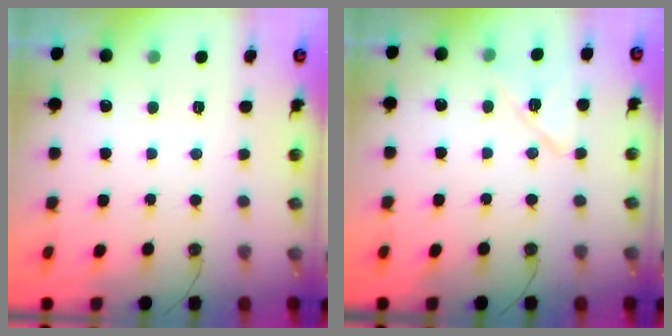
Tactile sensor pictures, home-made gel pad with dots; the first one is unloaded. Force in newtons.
{"total": 10.8, "press": 10.7, "slide": 0.9}